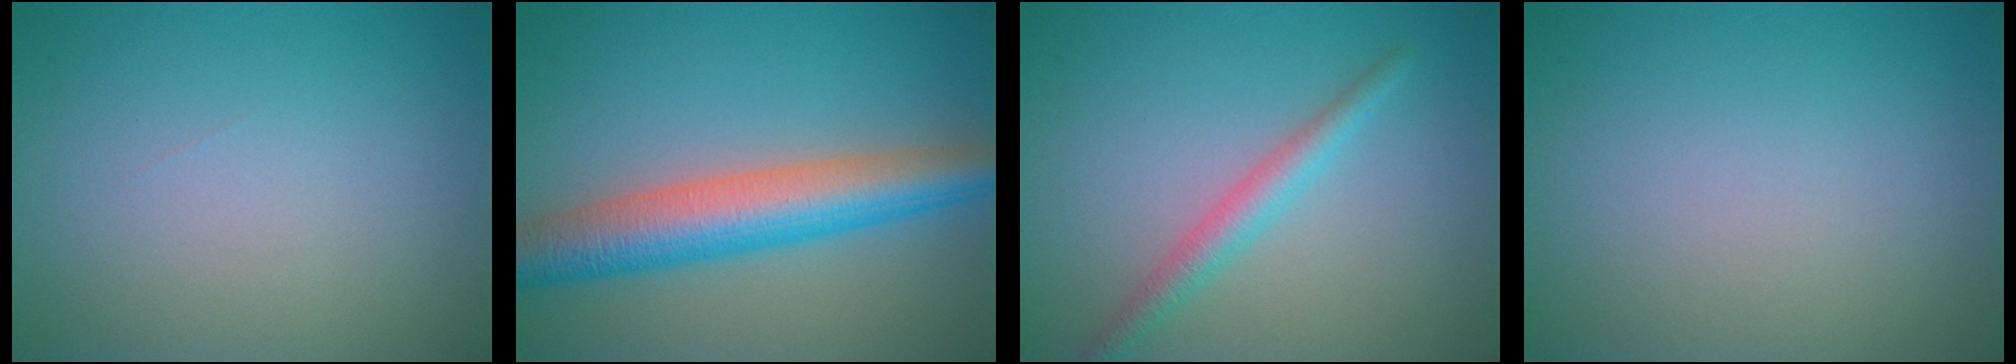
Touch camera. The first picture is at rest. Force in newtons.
{"total": 7.6, "press": 7.6, "slide": 0.2}
{"total": 2.5, "press": 2.5, "slide": 0.0}
{"total": 0.0}